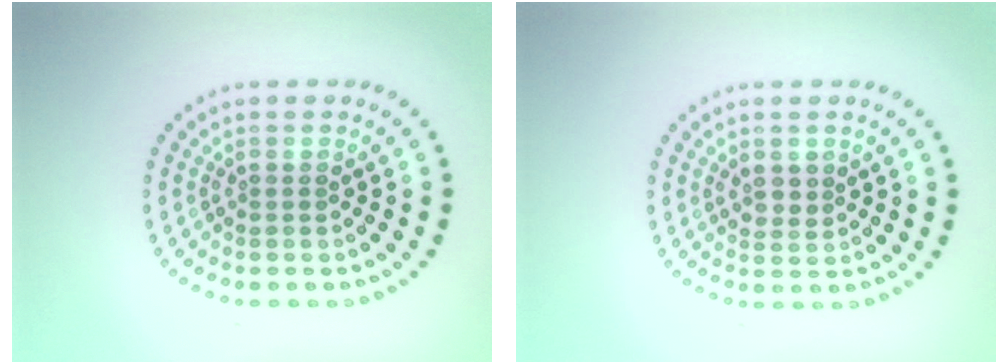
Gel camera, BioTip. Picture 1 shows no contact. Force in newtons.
{"total": 1.5, "press": 1.4, "slide": 0.4}